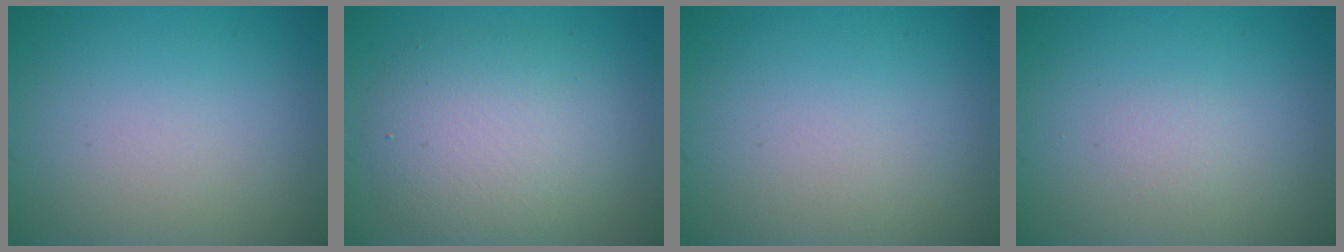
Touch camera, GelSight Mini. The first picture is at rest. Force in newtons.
{"total": 5.7, "press": 5.7, "slide": 0.6}
{"total": 0.0}
{"total": 0.5, "press": 0.5, "slide": 0.1}